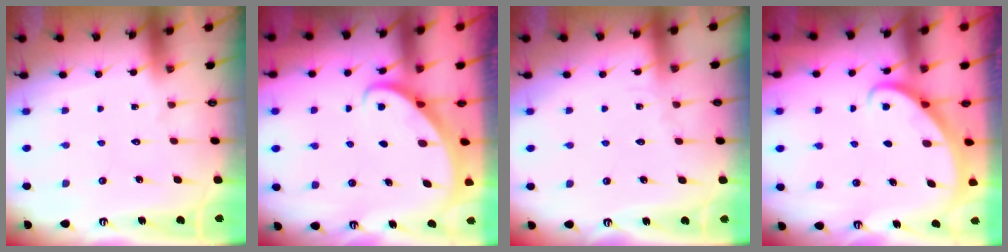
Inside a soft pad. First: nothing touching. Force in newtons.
{"total": 2.7, "press": 2.7, "slide": 0.2}
{"total": 2.6, "press": 2.6, "slide": 0.2}
{"total": 2.7, "press": 2.7, "slide": 0.2}